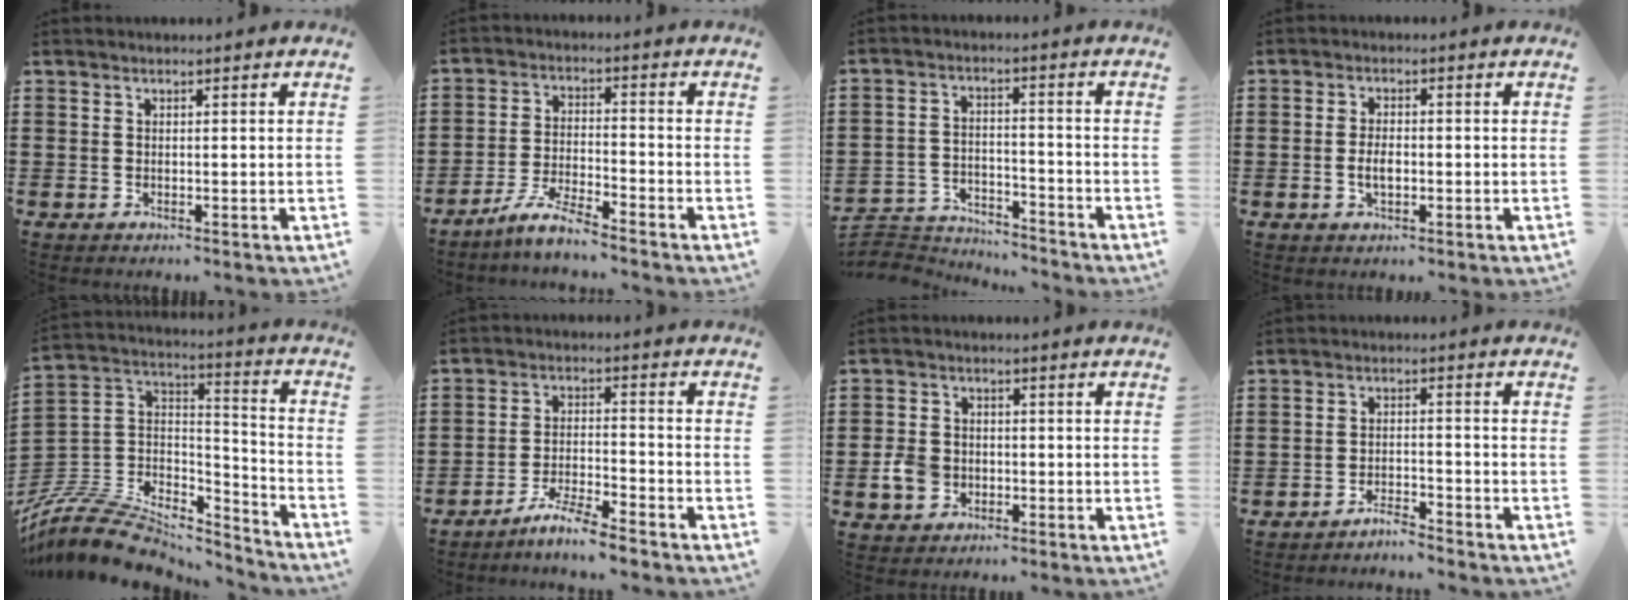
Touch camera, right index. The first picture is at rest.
{"total": 5.5, "force": [-4.9, 0.1, 2.5], "torque": [-0.062, -0.007, -0.098]}
{"total": 4.4, "force": [-4.3, 0.7, 0.0], "torque": [-0.015, 0.004, -0.092]}
{"total": 3.1, "force": [-0.5, 1.5, 2.6], "torque": [-0.057, 0.000, -0.011]}
{"total": 10.0, "force": [-8.1, 4.2, 3.9], "torque": [-0.091, 0.014, -0.160]}
{"total": 5.4, "force": [-5.0, -0.2, 2.1], "torque": [-0.050, -0.008, -0.099]}
{"total": 4.5, "force": [-1.3, 3.5, 2.4], "torque": [-0.061, 0.002, -0.026]}
{"total": 2.9, "force": [-2.9, -0.1, 0.3], "torque": [-0.011, -0.001, -0.059]}